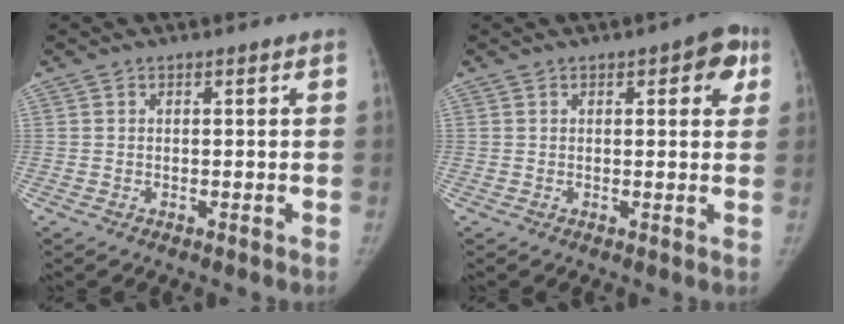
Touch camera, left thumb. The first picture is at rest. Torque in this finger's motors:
{"motor_torque": [-0.09, 0.07, 0.01, 0.38, -0.01]}